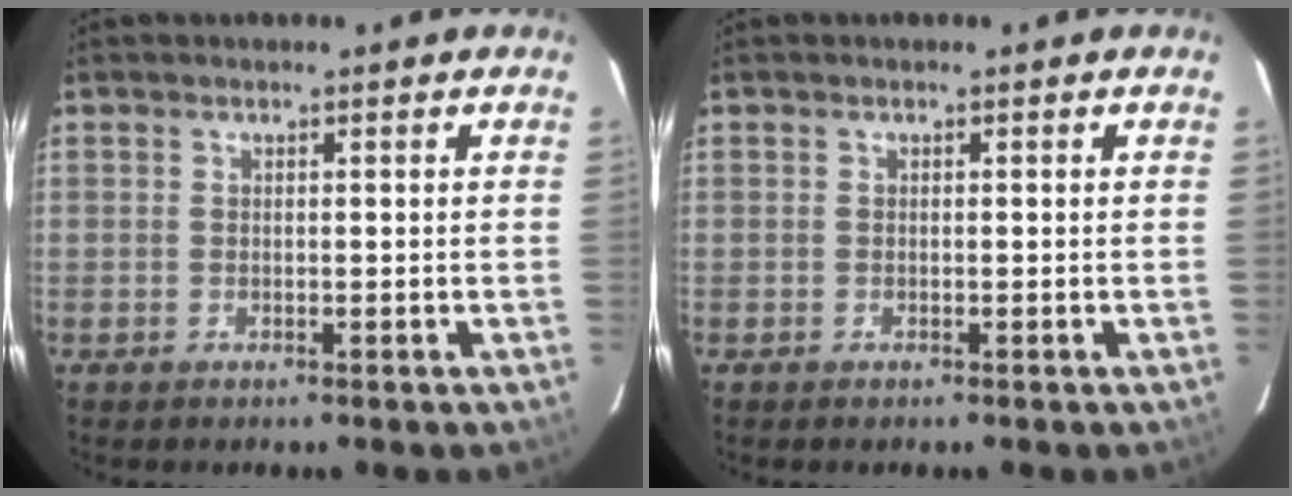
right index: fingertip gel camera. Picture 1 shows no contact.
{"total": 0.0}